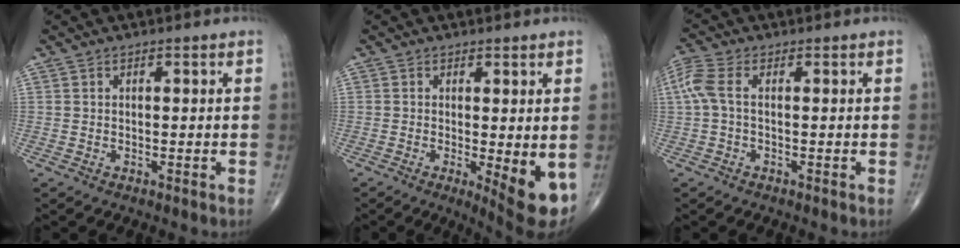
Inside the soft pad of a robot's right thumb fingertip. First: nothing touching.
{"total": 7.9, "force": [-1.6, 2.1, 7.4], "torque": [-0.096, -0.019, -0.017]}
{"total": 5.1, "force": [0.2, 2.3, 4.5], "torque": [-0.132, 0.020, -0.002]}